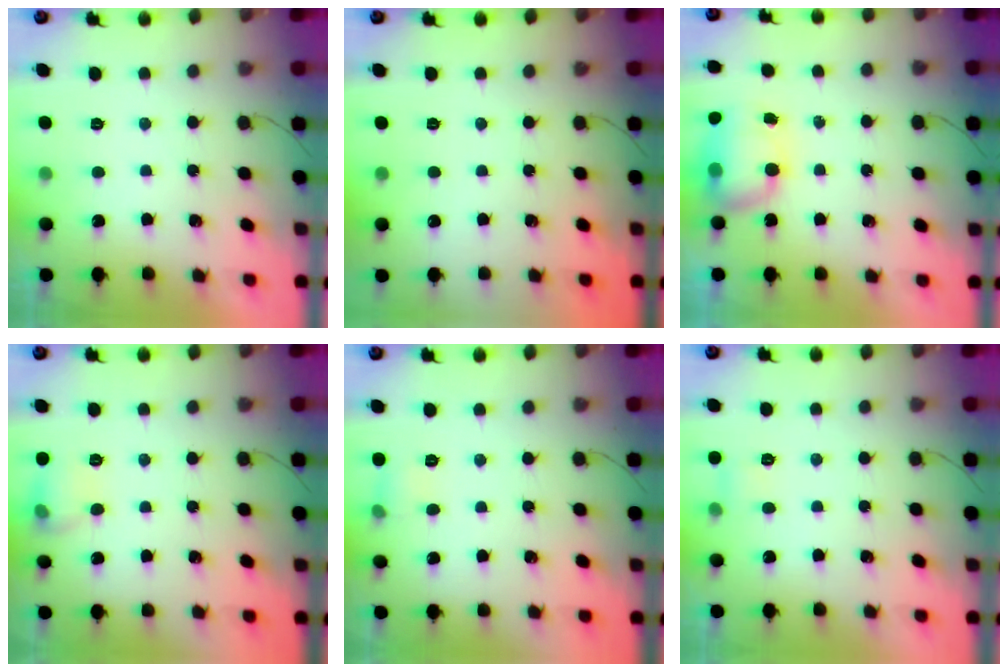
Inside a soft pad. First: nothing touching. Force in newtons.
{"total": 0.0}
{"total": 9.6, "press": 8.3, "slide": 4.7}
{"total": 7.3, "press": 7.2, "slide": 1.2}
{"total": 4.5, "press": 4.3, "slide": 1.4}
{"total": 2.6, "press": 2.4, "slide": 1.0}